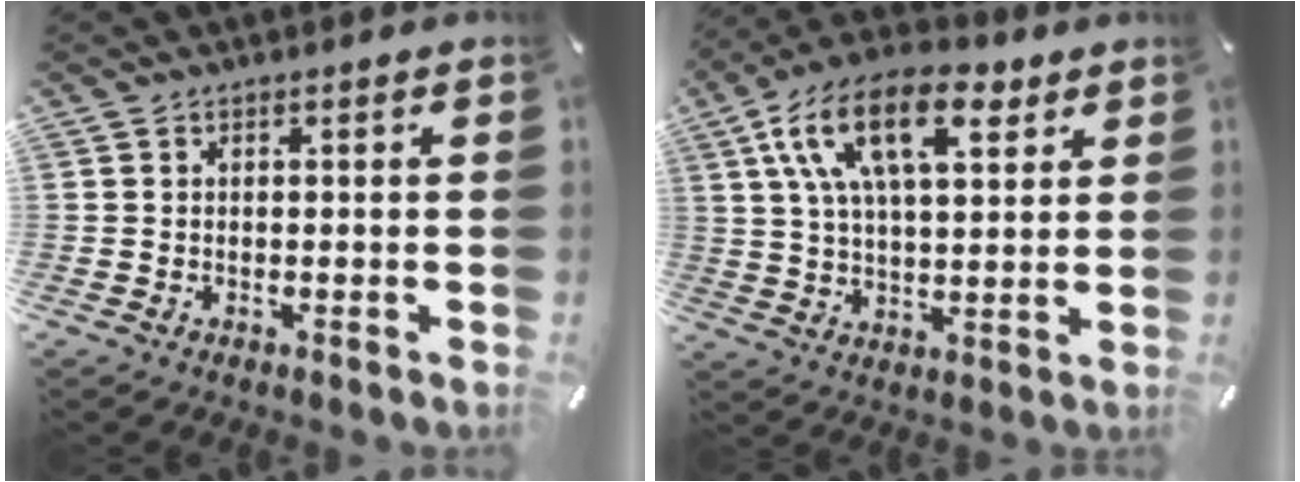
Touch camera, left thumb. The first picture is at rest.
{"total": 18.2, "force": [8.3, 9.1, 13.4], "torque": [-0.256, -0.012, 0.138]}